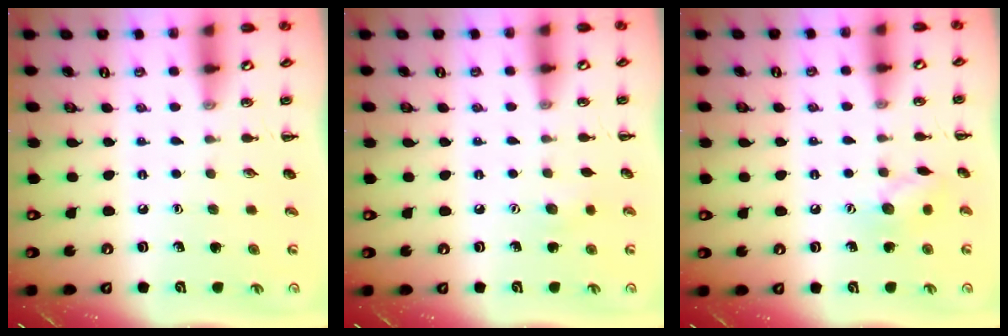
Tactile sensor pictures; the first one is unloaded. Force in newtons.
{"total": 5.0, "press": 4.9, "slide": 0.8}
{"total": 7.9, "press": 7.8, "slide": 1.0}